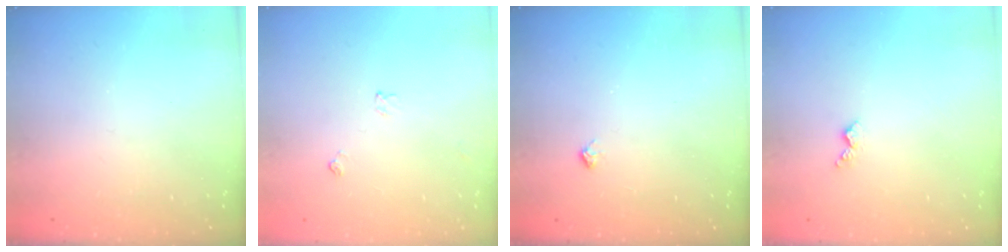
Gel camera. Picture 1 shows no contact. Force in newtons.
{"total": 4.0, "press": 3.9, "slide": 0.6}
{"total": 6.2, "press": 6.1, "slide": 0.7}
{"total": 2.7, "press": 2.6, "slide": 0.5}